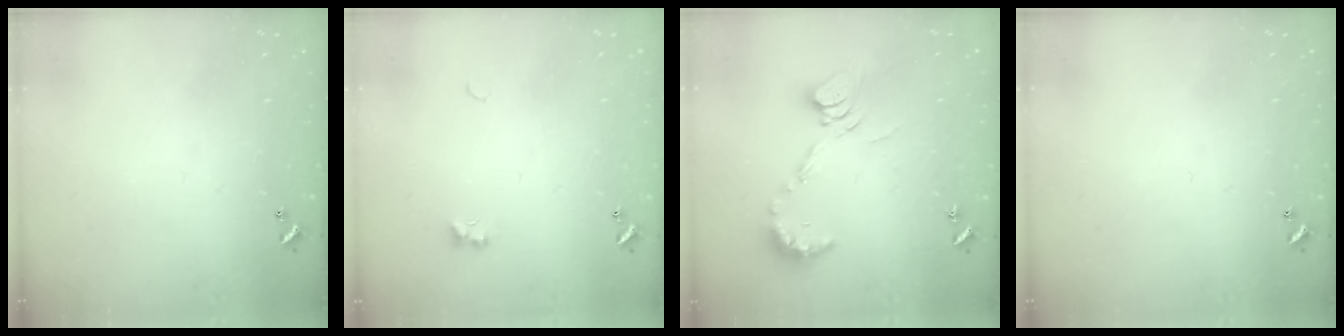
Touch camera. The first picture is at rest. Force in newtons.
{"total": 1.8, "press": 1.7, "slide": 0.4}
{"total": 9.3, "press": 9.3, "slide": 0.3}
{"total": 0.0}